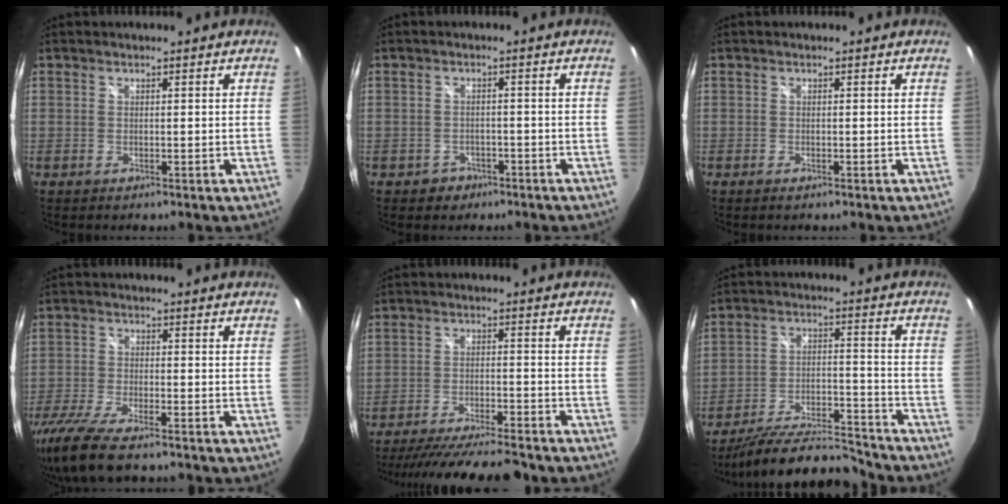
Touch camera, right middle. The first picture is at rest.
{"total": 3.2, "force": [-1.9, 2.5, 0.5], "torque": [-0.019, 0.005, -0.024]}
{"total": 0.6, "force": [-0.4, 0.2, 0.4], "torque": [-0.006, -0.002, -0.008]}
{"total": 14.4, "force": [-11.1, 3.5, 8.5], "torque": [-0.195, -0.051, -0.201]}
{"total": 18.1, "force": [-16.0, 2.1, 8.2], "torque": [-0.160, -0.021, -0.240]}
{"total": 16.1, "force": [-14.5, 3.4, 6.2], "torque": [-0.121, -0.001, -0.218]}